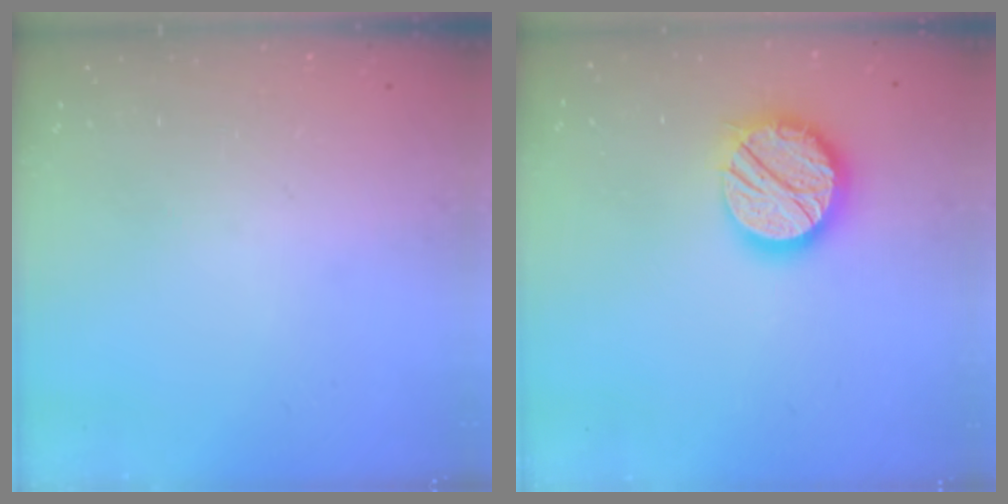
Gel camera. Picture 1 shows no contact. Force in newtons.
{"total": 16.3, "press": 16.2, "slide": 1.6}